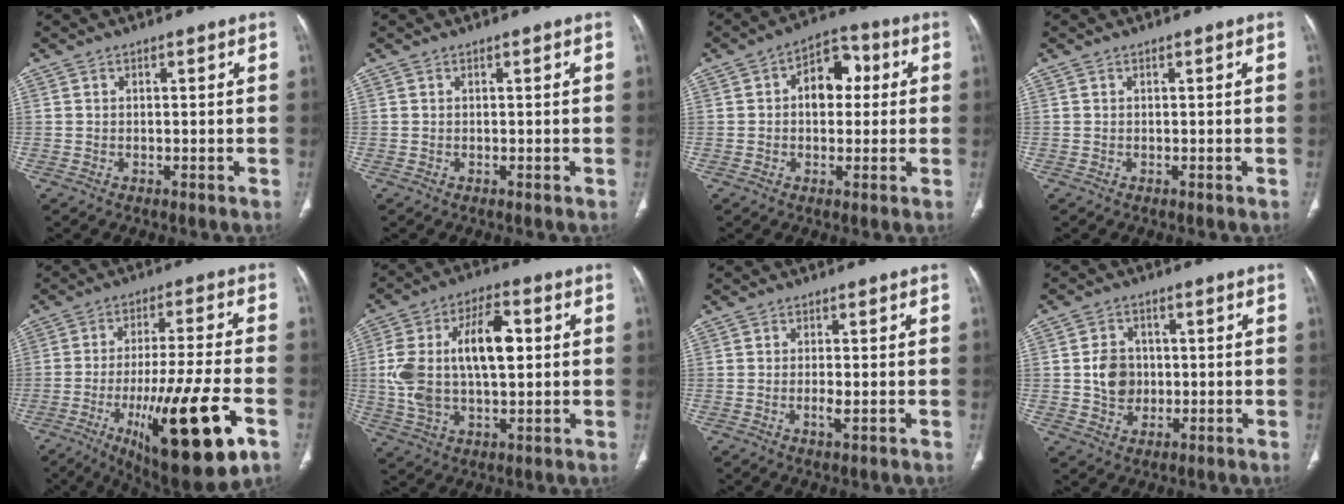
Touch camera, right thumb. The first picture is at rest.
{"total": 0.0}
{"total": 8.9, "force": [1.2, 6.1, 6.4], "torque": [-0.059, 0.023, 0.009]}
{"total": 0.0}
{"total": 21.7, "force": [-8.6, 4.4, 19.4], "torque": [-0.315, 0.008, -0.127]}
{"total": 17.1, "force": [2.0, 8.9, 14.4], "torque": [-0.266, 0.022, 0.037]}
{"total": 2.3, "force": [-0.5, 0.6, 2.1], "torque": [-0.044, -0.004, -0.011]}
{"total": 6.7, "force": [0.0, 5.6, 3.5], "torque": [-0.041, 0.002, 0.000]}